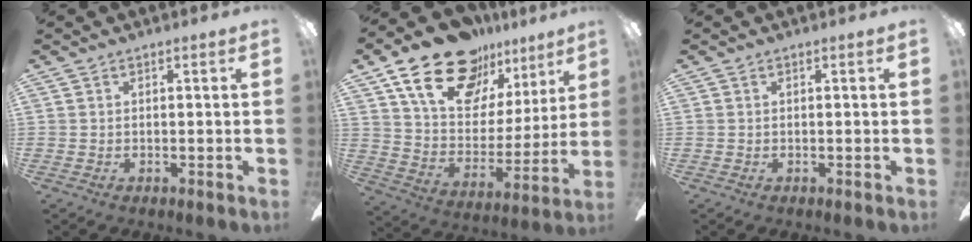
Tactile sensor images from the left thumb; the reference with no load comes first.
{"total": 23.1, "force": [15.7, 12.3, 11.6], "torque": [-0.204, -0.087, 0.284]}
{"total": 0.0}